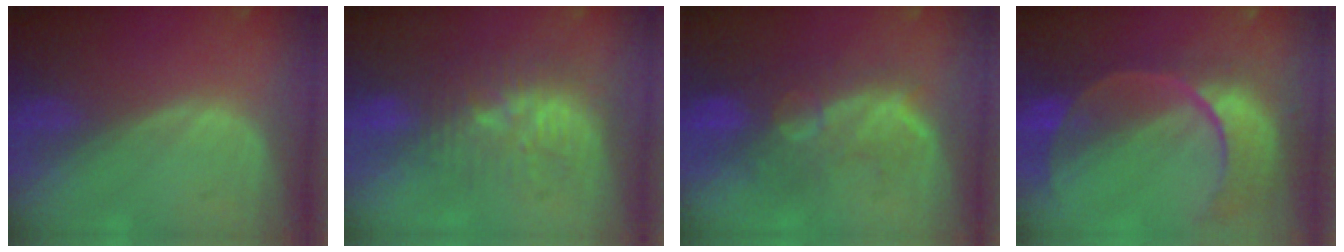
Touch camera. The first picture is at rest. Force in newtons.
{"total": 9.2, "press": 8.6, "slide": 3.1}
{"total": 9.7, "press": 8.7, "slide": 4.3}
{"total": 11.2, "press": 9.4, "slide": 6.2}